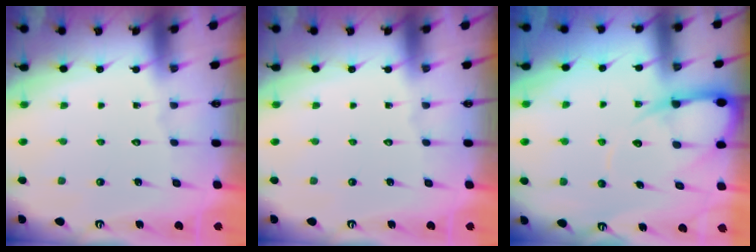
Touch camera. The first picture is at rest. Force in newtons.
{"total": 0.0}
{"total": 8.6, "press": 8.6, "slide": 0.9}